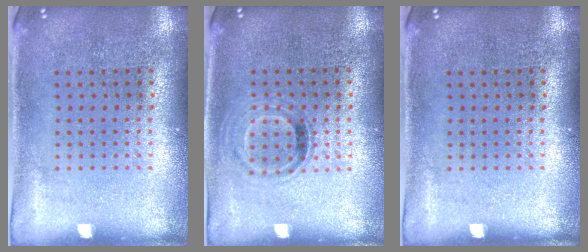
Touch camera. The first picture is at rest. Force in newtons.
{"total": 0.9, "press": 0.8, "slide": 0.3}
{"total": 0.0}